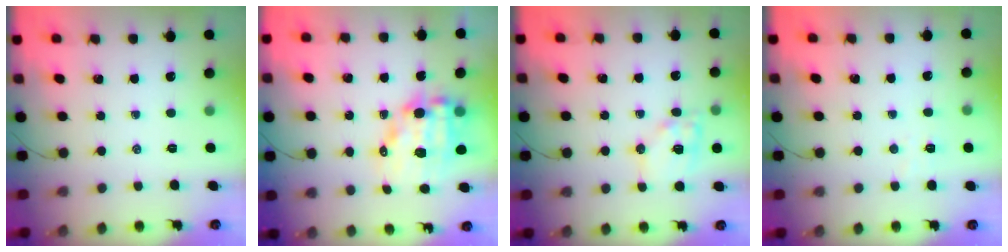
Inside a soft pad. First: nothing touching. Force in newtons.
{"total": 12.8, "press": 12.4, "slide": 3.1}
{"total": 11.3, "press": 11.2, "slide": 1.7}
{"total": 3.1, "press": 2.9, "slide": 0.9}